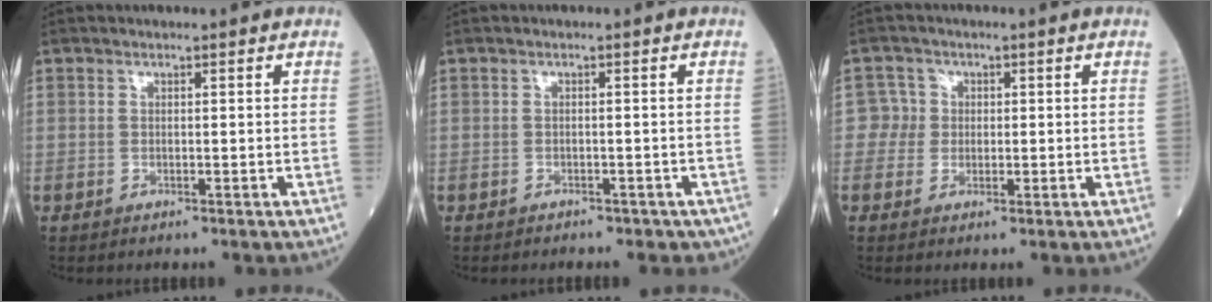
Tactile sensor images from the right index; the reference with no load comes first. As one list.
[{"total": 4.8, "force": [-3.9, 2.4, 1.5], "torque": [-0.016, 0.005, -0.036]}, {"total": 3.0, "force": [0.1, 3.0, 0.0], "torque": [0.016, 0.008, -0.004]}]